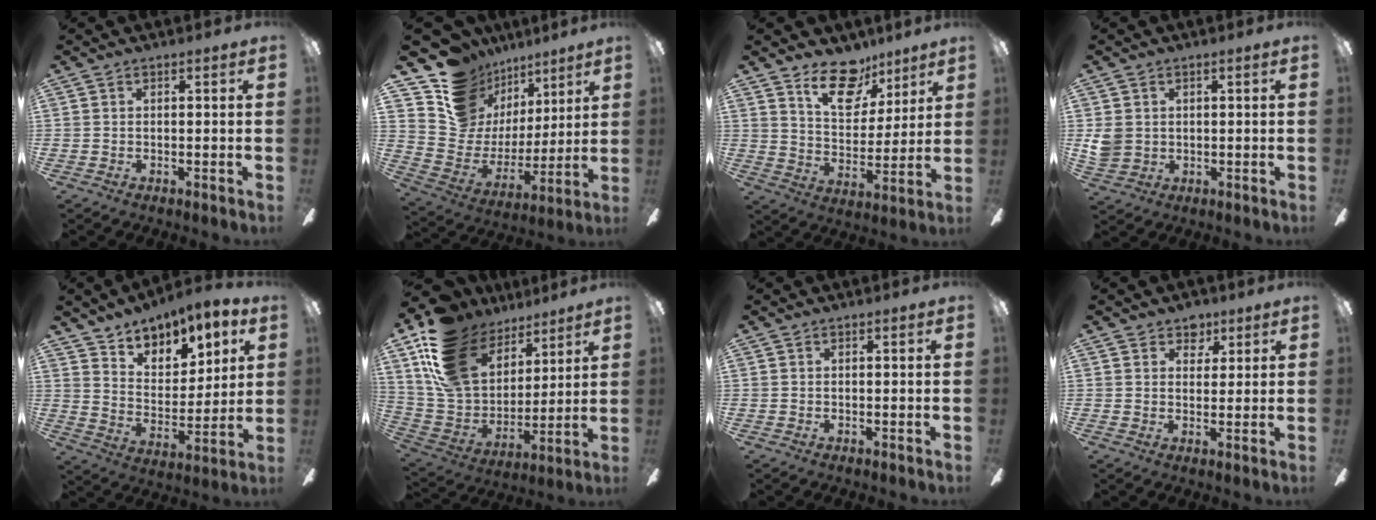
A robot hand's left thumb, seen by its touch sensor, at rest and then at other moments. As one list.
[{"total": 14.1, "force": [9.8, 9.7, 3.2], "torque": [-0.083, -0.080, 0.186]}, {"total": 14.8, "force": [9.9, 8.4, 7.2], "torque": [-0.099, -0.053, 0.181]}, {"total": 4.9, "force": [1.0, 4.5, 1.6], "torque": [-0.035, 0.008, 0.022]}, {"total": 8.6, "force": [6.6, 5.4, 1.5], "torque": [-0.022, -0.063, 0.123]}, {"total": 20.3, "force": [12.0, 13.1, 9.8], "torque": [-0.220, -0.057, 0.227]}, {"total": 0.0}, {"total": 4.0, "force": [2.7, 3.0, 0.4], "torque": [0.003, -0.008, 0.046]}]